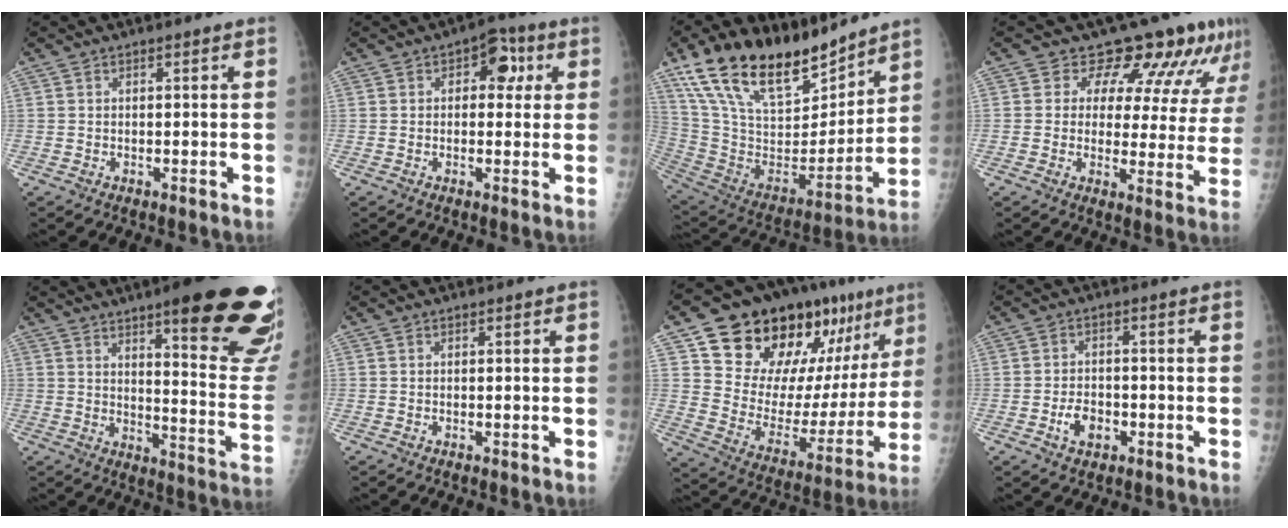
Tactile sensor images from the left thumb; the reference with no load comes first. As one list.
[{"total": 6.1, "force": [1.8, 4.0, 4.2], "torque": [-0.017, 0.003, 0.014]}, {"total": 25.7, "force": [19.2, 10.3, 13.6], "torque": [-0.220, -0.071, 0.347]}, {"total": 13.1, "force": [10.7, 6.0, 4.6], "torque": [-0.016, -0.058, 0.113]}, {"total": 24.6, "force": [15.2, 4.4, 18.8], "torque": [-0.201, -0.076, 0.203]}, {"total": 0.0}, {"total": 27.3, "force": [16.4, 13.1, 17.5], "torque": [-0.211, -0.042, 0.261]}, {"total": 4.6, "force": [-1.8, 3.2, 2.8], "torque": [-0.039, 0.011, -0.031]}]